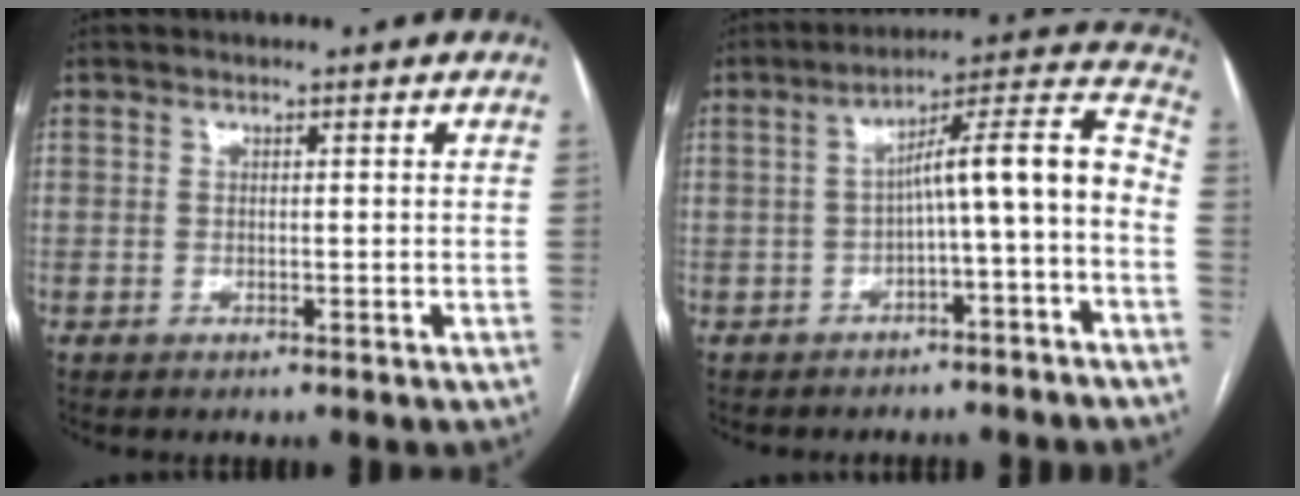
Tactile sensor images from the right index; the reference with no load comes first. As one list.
[{"total": 11.1, "force": [-3.1, 0.8, 10.6], "torque": [-0.145, 0.047, -0.043]}]